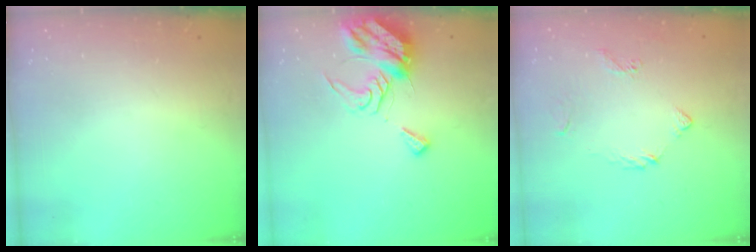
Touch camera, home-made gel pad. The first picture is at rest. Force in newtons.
{"total": 10.4, "press": 10.3, "slide": 1.1}
{"total": 4.4, "press": 4.3, "slide": 0.7}